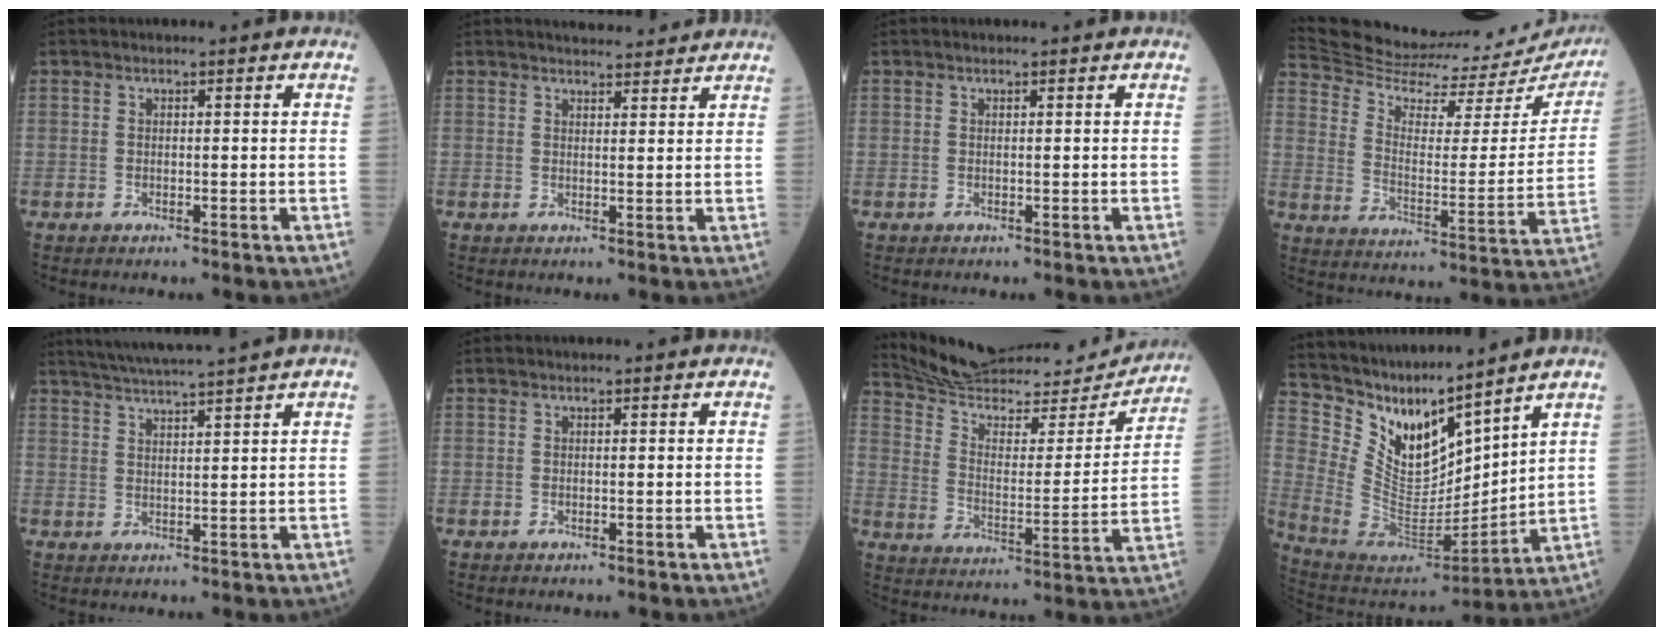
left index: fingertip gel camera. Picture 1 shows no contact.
{"total": 6.8, "force": [6.5, 1.1, 1.8], "torque": [-0.023, 0.014, 0.078]}
{"total": 0.0}
{"total": 28.0, "force": [26.7, 4.1, 7.4], "torque": [-0.137, -0.084, 0.344]}
{"total": 8.4, "force": [7.4, -1.6, 3.5], "torque": [-0.063, 0.014, 0.119]}
{"total": 0.0}
{"total": 21.9, "force": [20.9, 3.8, 5.1], "torque": [-0.085, -0.037, 0.298]}
{"total": 14.1, "force": [11.6, 3.7, 7.2], "torque": [-0.148, -0.004, 0.239]}